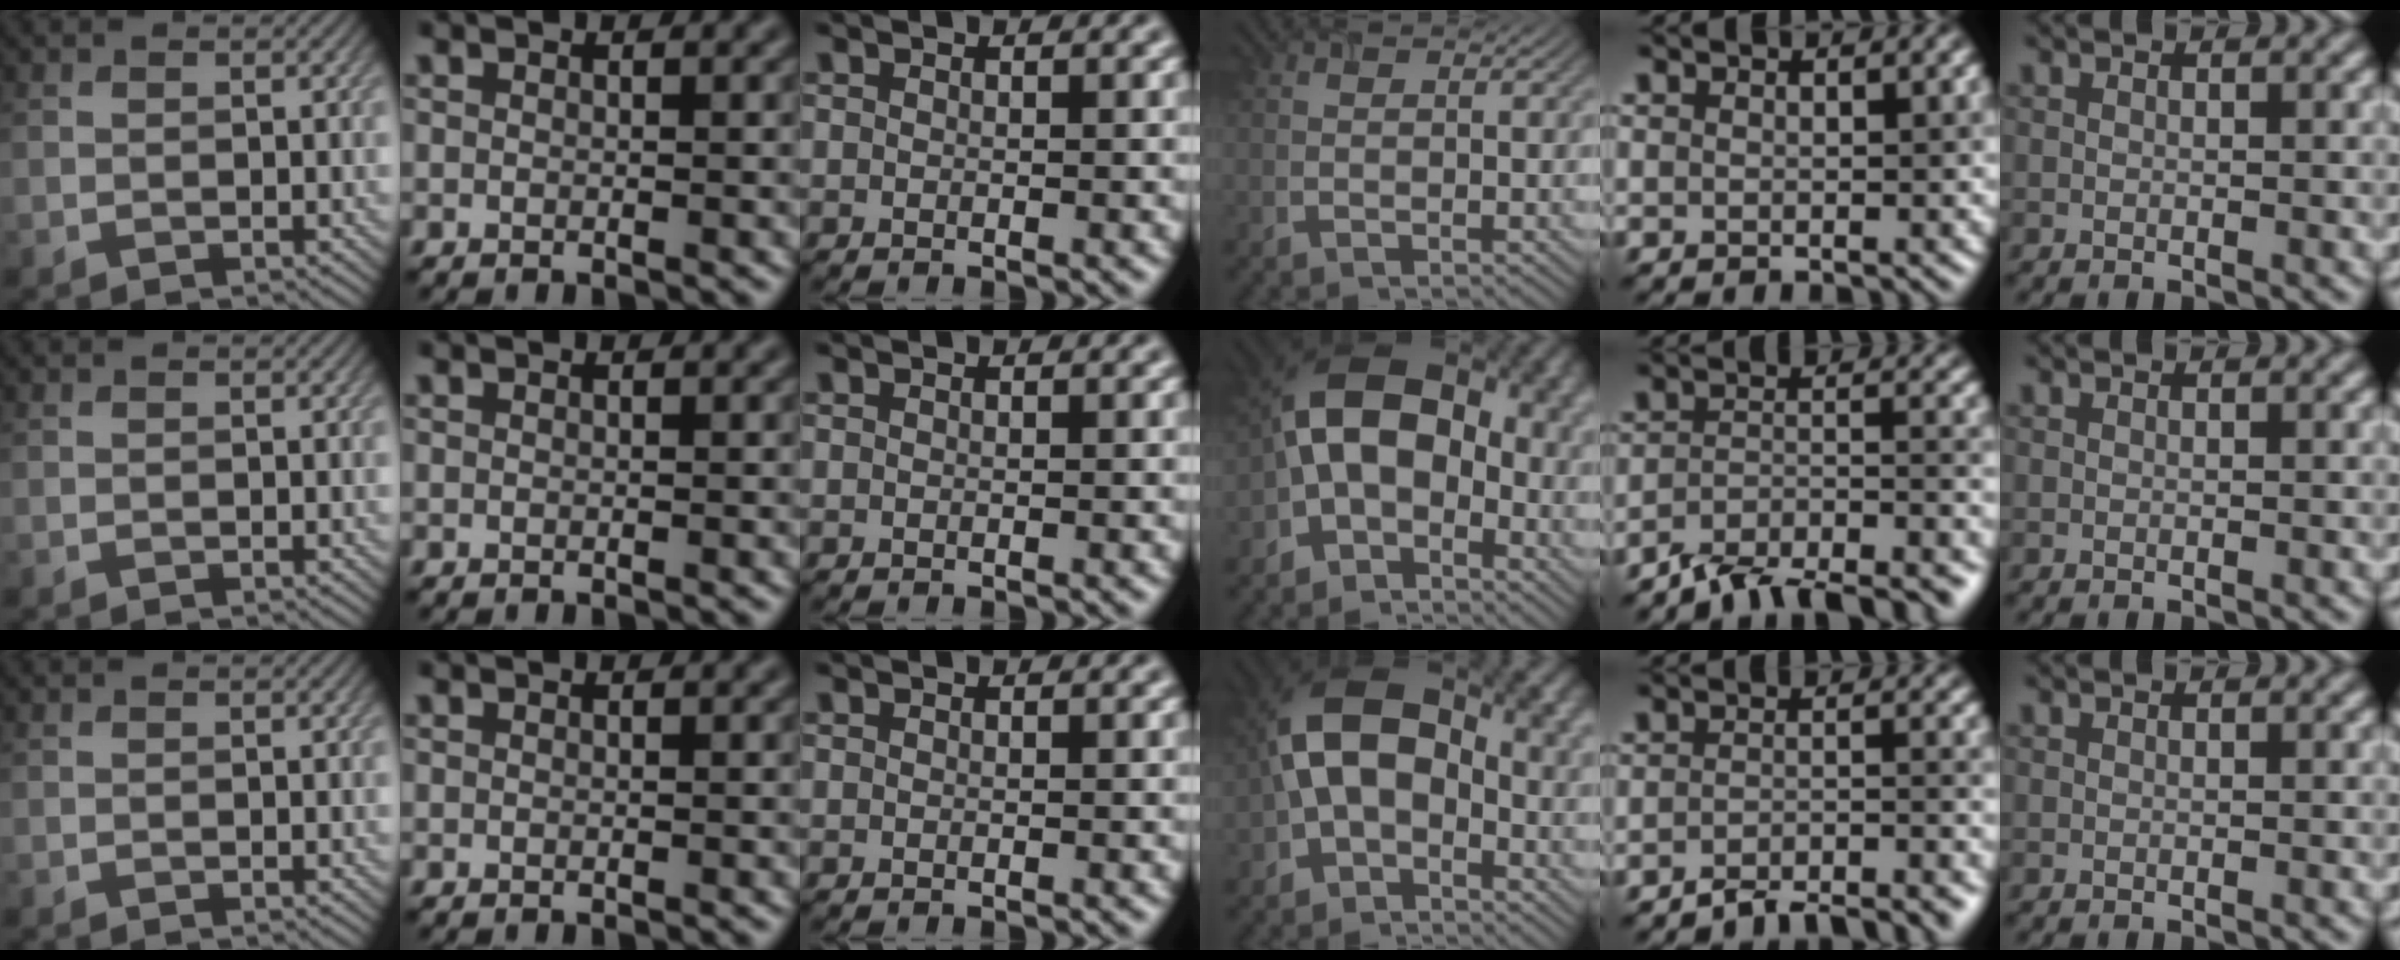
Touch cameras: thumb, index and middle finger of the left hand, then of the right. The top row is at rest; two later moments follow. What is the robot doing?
{"motion": "lift_and_place", "object": "timer"}